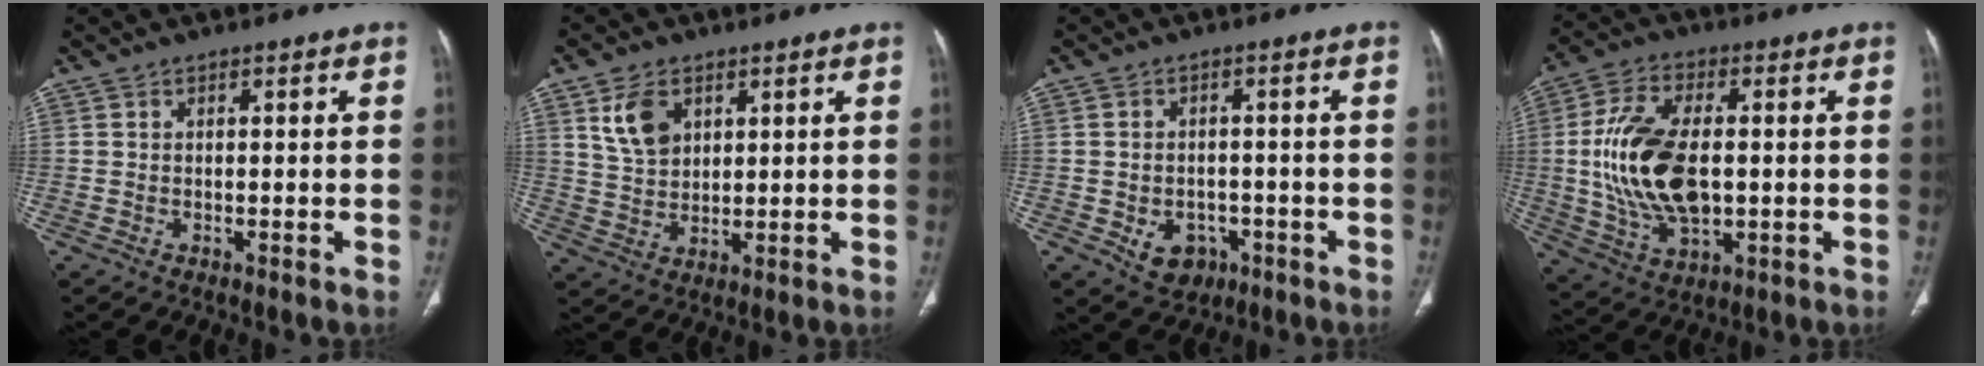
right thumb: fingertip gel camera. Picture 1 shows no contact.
{"total": 7.4, "force": [3.4, 4.9, 4.4], "torque": [-0.065, -0.015, 0.072]}
{"total": 6.4, "force": [-2.3, 5.0, 3.2], "torque": [-0.031, 0.016, -0.022]}
{"total": 17.4, "force": [0.2, 9.5, 14.5], "torque": [-0.282, 0.000, 0.012]}